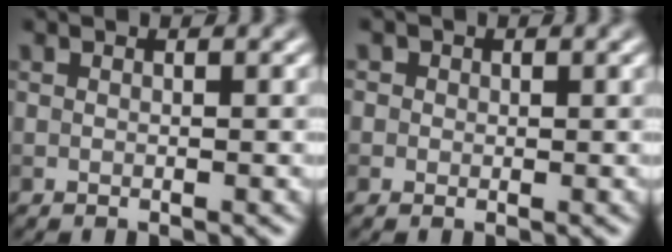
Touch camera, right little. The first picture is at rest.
{"total": 1.8, "force": [0.8, 1.6, 0.6], "torque": [0.002, 0.008, 0.001]}